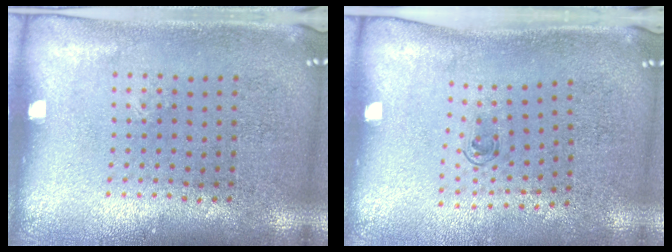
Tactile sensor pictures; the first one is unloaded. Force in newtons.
{"total": 0.6, "press": 0.4, "slide": 0.5}